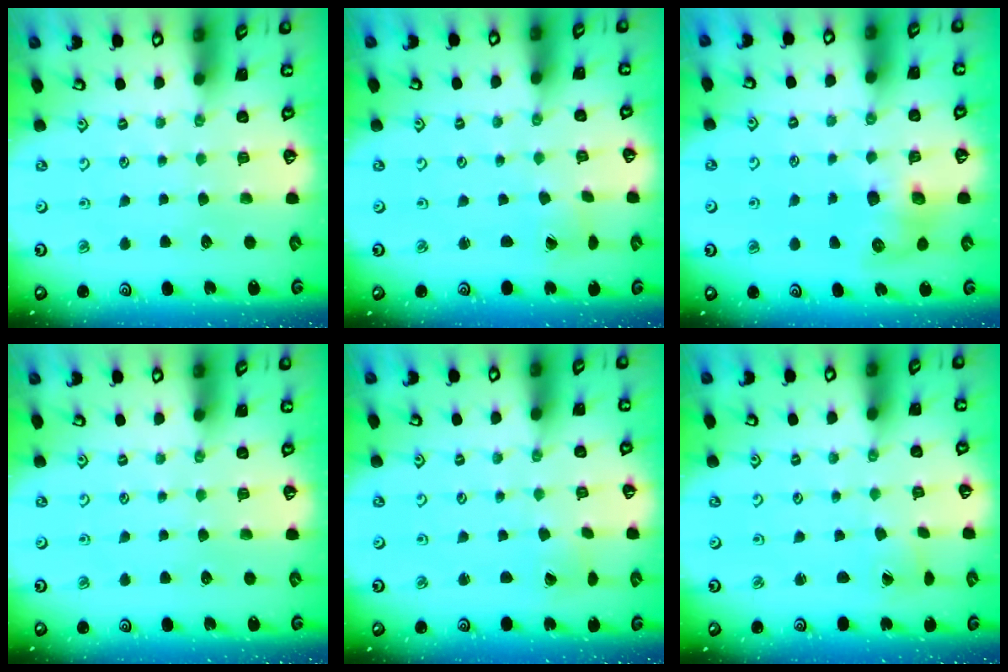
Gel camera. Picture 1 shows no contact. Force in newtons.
{"total": 1.4, "press": 1.4, "slide": 0.1}
{"total": 9.3, "press": 9.2, "slide": 0.9}
{"total": 0.0}
{"total": 0.7, "press": 0.7, "slide": 0.0}
{"total": 0.5, "press": 0.5, "slide": 0.1}